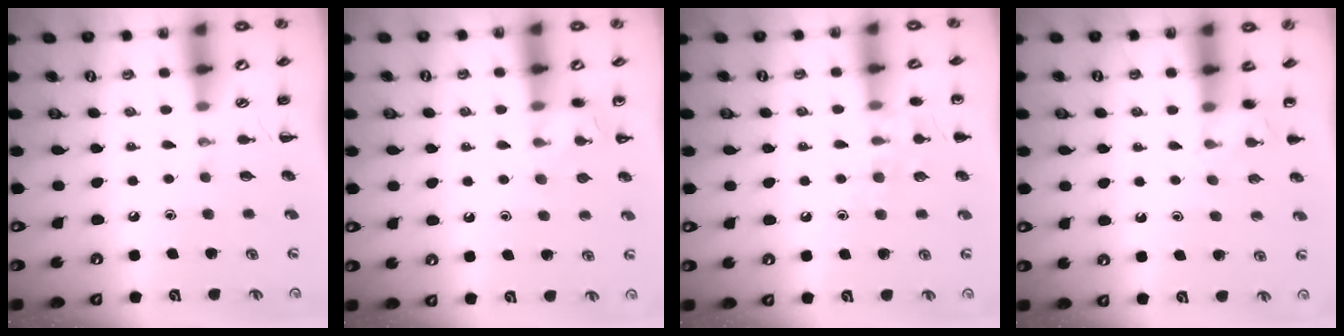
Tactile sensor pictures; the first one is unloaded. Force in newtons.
{"total": 6.4, "press": 6.2, "slide": 1.4}
{"total": 9.0, "press": 8.9, "slide": 1.7}
{"total": 4.8, "press": 4.6, "slide": 1.3}